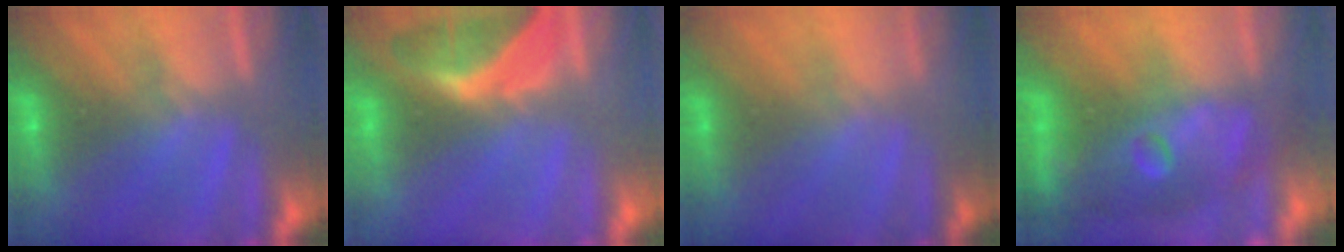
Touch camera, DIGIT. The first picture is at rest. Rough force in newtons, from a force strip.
{"total": 1.8}
{"total": 2.4}
{"total": 8.9}